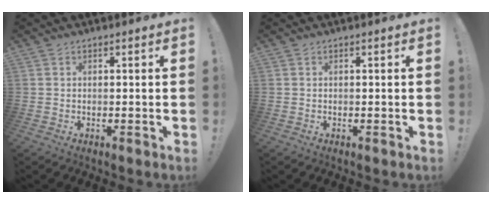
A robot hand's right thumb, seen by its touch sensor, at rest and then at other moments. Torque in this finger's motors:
{"motor_torque": [-0.29, -0.08, 0.19, -0.15, 0.01]}